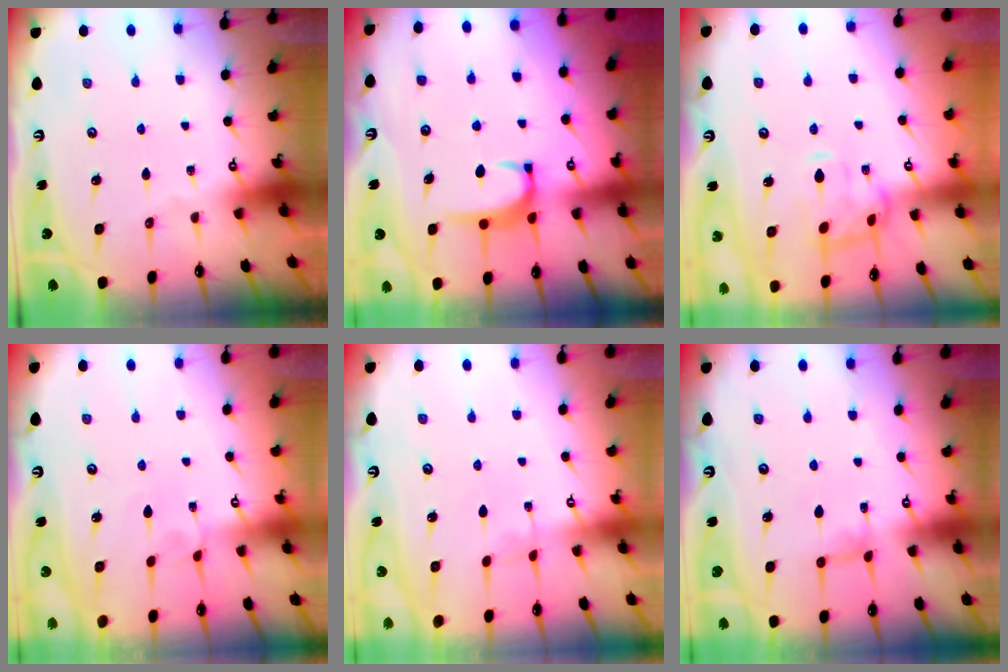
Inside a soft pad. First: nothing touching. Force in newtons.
{"total": 2.6, "press": 2.6, "slide": 0.4}
{"total": 2.5, "press": 2.4, "slide": 0.6}
{"total": 3.2, "press": 3.2, "slide": 0.2}
{"total": 3.3, "press": 3.3, "slide": 0.1}
{"total": 1.3, "press": 1.2, "slide": 0.4}